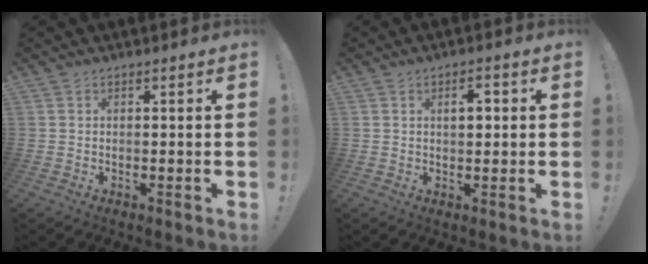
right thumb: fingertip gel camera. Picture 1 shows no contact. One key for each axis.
{"total": 3.8, "fx": 0.8, "fy": 2.0, "fz": 3.1, "tx": -0.044, "ty": 0.004, "tz": 0.005}